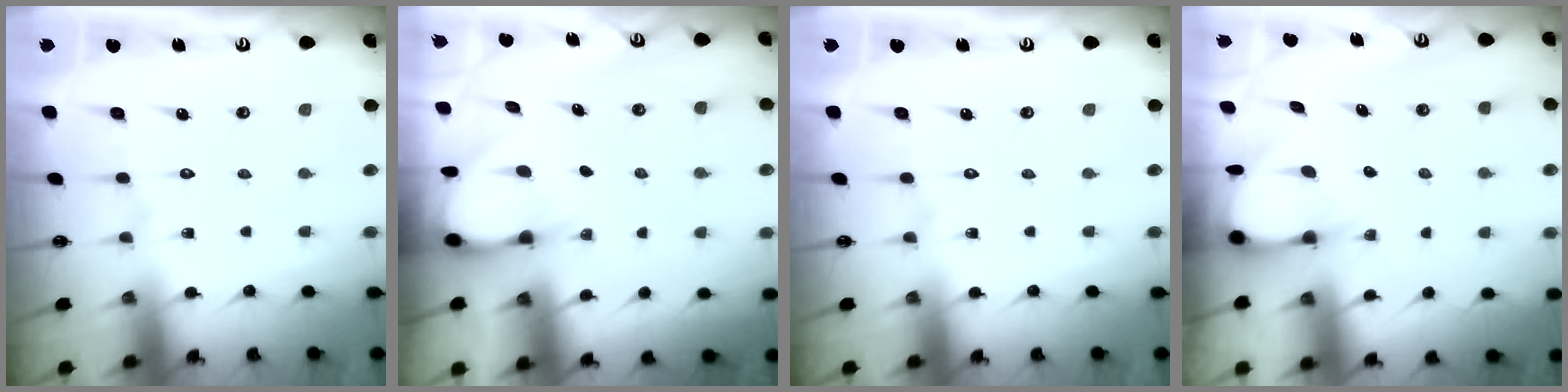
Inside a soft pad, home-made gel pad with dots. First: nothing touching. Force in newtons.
{"total": 3.3, "press": 3.2, "slide": 0.3}
{"total": 0.0}
{"total": 3.6, "press": 3.6, "slide": 0.3}